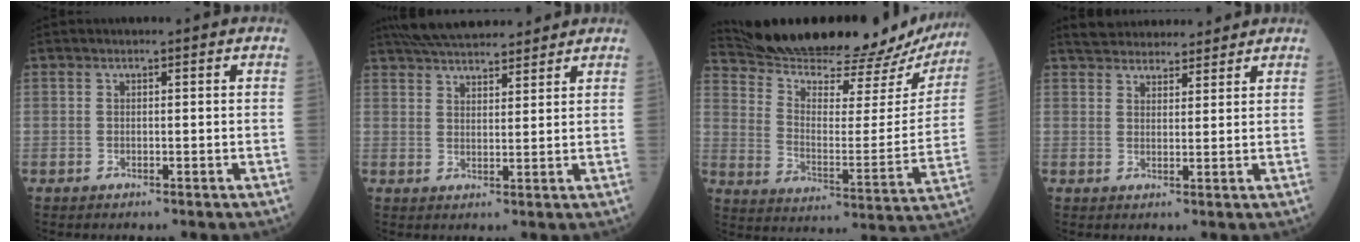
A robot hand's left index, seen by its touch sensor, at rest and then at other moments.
{"total": 11.3, "force": [10.3, 2.3, 4.2], "torque": [-0.070, 0.028, 0.163]}
{"total": 28.4, "force": [26.3, 5.3, 9.4], "torque": [-0.160, -0.062, 0.356]}
{"total": 8.8, "force": [8.2, 2.3, 2.2], "torque": [-0.028, 0.025, 0.122]}